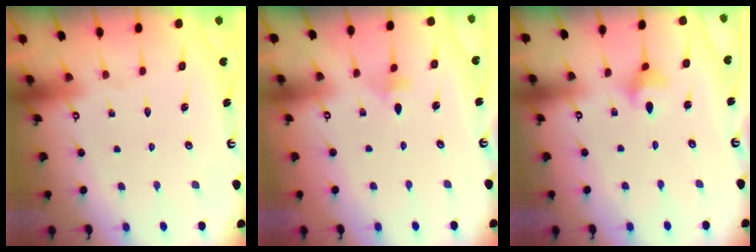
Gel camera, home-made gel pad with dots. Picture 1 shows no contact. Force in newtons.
{"total": 2.7, "press": 2.6, "slide": 0.5}
{"total": 3.8, "press": 3.8, "slide": 0.5}